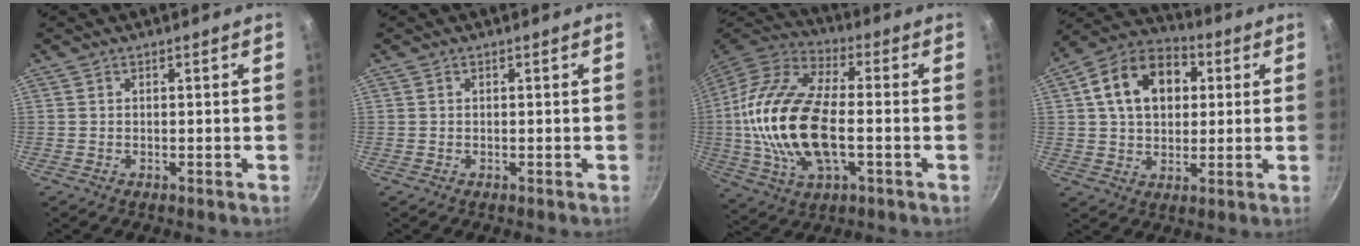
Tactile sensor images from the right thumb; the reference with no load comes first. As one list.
[{"total": 0.0}, {"total": 22.4, "force": [-1.8, 11.3, 19.2], "torque": [-0.383, 0.026, -0.043]}, {"total": 15.5, "force": [3.7, 10.9, 10.3], "torque": [-0.147, 0.019, 0.048]}]